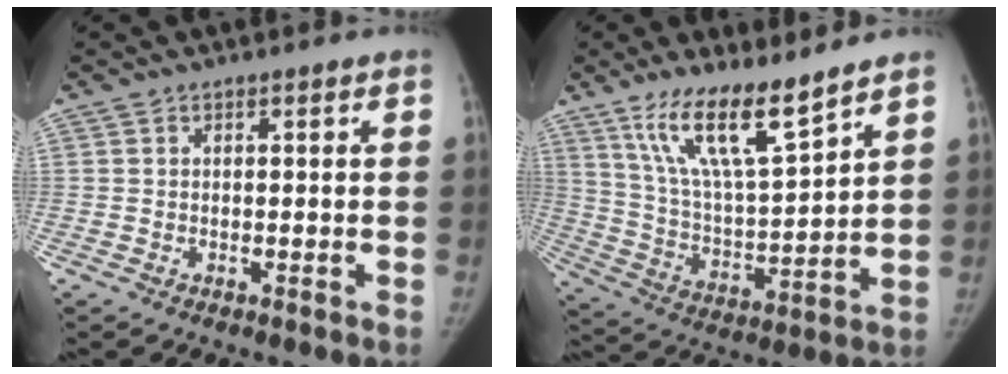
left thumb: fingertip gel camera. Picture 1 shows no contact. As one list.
[{"total": 15.0, "force": [10.6, 3.1, 10.1], "torque": [-0.170, -0.064, 0.209]}]